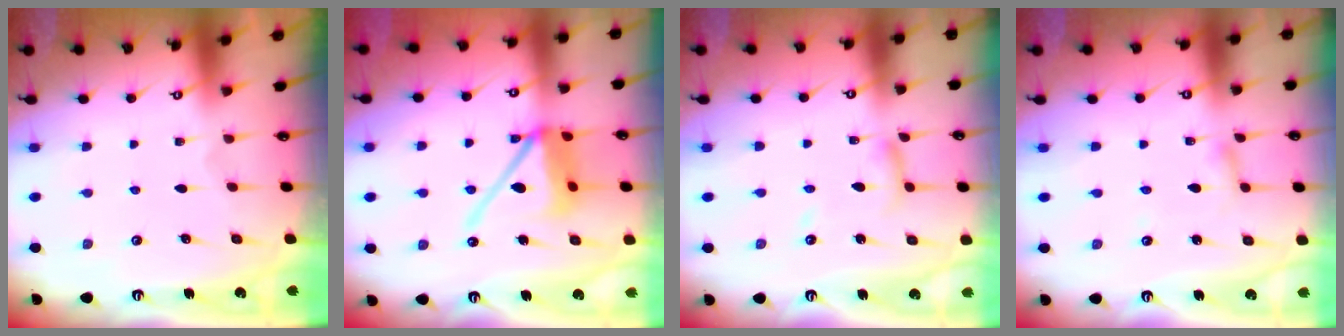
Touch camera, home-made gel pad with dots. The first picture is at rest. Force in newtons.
{"total": 13.6, "press": 13.5, "slide": 1.7}
{"total": 7.0, "press": 7.0, "slide": 0.5}
{"total": 2.1, "press": 2.1, "slide": 0.1}